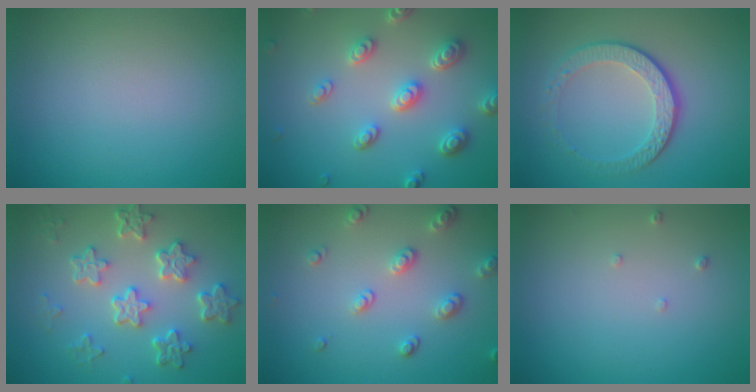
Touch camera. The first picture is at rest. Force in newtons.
{"total": 4.6, "press": 3.6, "slide": 2.8}
{"total": 4.3, "press": 3.0, "slide": 3.1}
{"total": 5.6, "press": 4.3, "slide": 3.6}
{"total": 2.6, "press": 2.6, "slide": 0.6}
{"total": 0.7, "press": 0.7, "slide": 0.2}